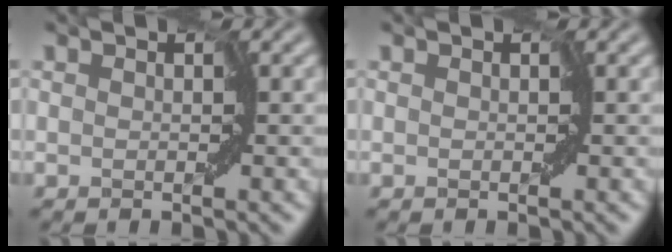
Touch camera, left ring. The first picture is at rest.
{"total": 0.0}